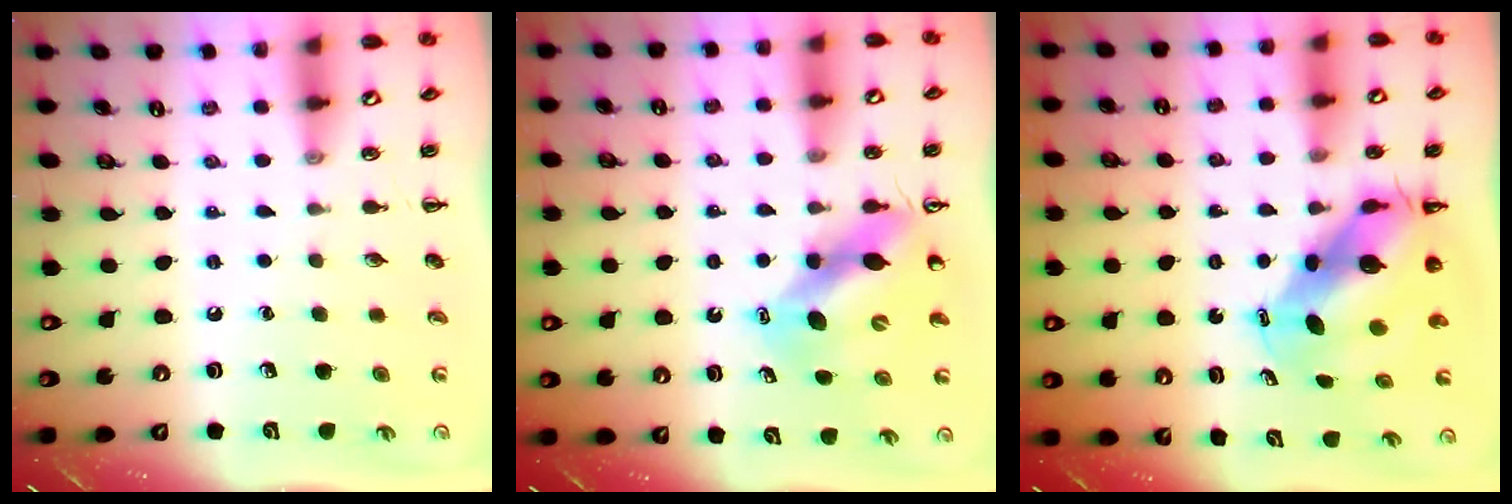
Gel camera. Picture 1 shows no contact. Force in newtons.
{"total": 10.7, "press": 10.2, "slide": 3.1}
{"total": 8.5, "press": 8.1, "slide": 2.4}